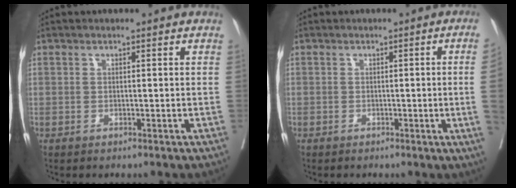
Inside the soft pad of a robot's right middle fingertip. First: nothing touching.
{"total": 4.3, "force": [-0.5, -1.6, 3.9], "torque": [-0.050, -0.009, -0.004]}